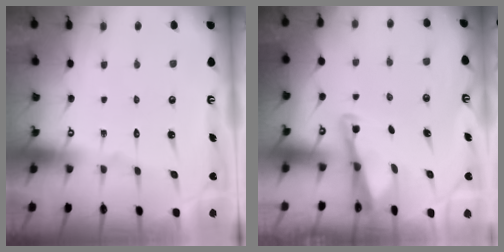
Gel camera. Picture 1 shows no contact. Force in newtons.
{"total": 2.5, "press": 2.5, "slide": 0.1}